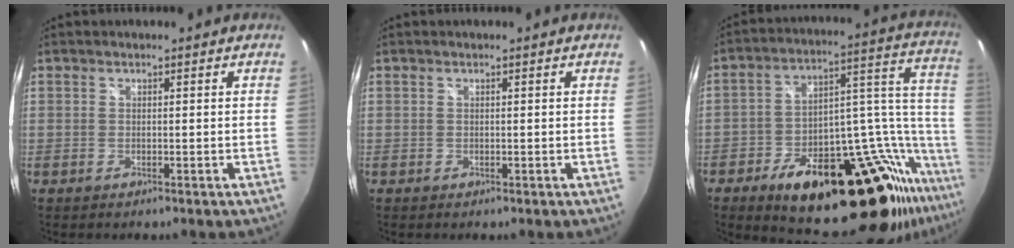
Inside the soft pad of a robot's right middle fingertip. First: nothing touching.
{"total": 0.0}
{"total": 31.0, "force": [-18.4, 9.8, 23.0], "torque": [-0.291, 0.019, -0.269]}